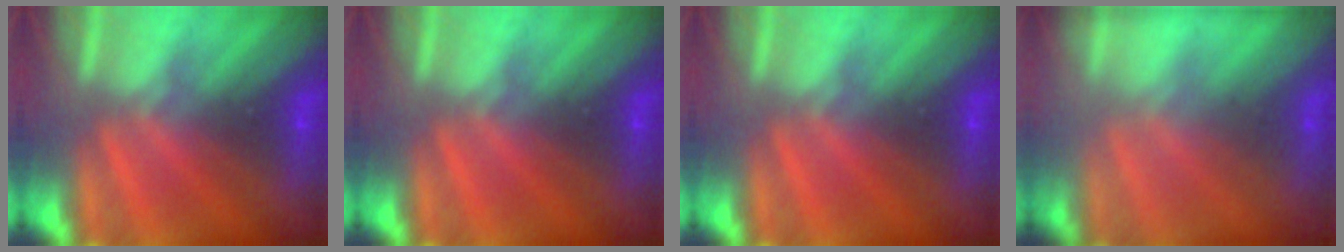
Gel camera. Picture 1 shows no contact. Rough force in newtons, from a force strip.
{"total": 0.0}
{"total": 0.0}
{"total": 1.6}